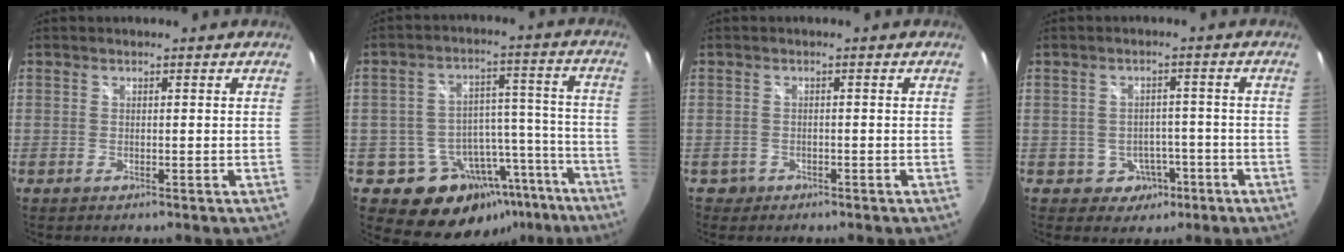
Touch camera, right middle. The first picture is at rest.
{"total": 17.4, "force": [-11.6, 11.2, 6.5], "torque": [-0.111, 0.058, -0.133]}
{"total": 2.0, "force": [-1.0, 1.7, 0.3], "torque": [-0.012, -0.002, -0.013]}
{"total": 4.8, "force": [-2.2, 4.1, 1.1], "torque": [-0.032, 0.017, -0.015]}